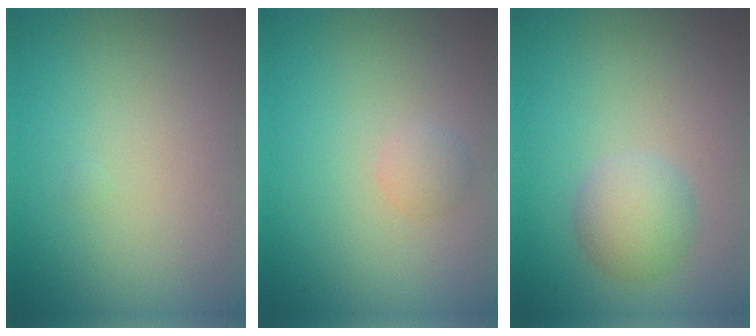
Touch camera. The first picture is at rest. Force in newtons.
{"total": 1.1, "press": 1.1, "slide": 0.0}
{"total": 2.9, "press": 2.9, "slide": 0.0}